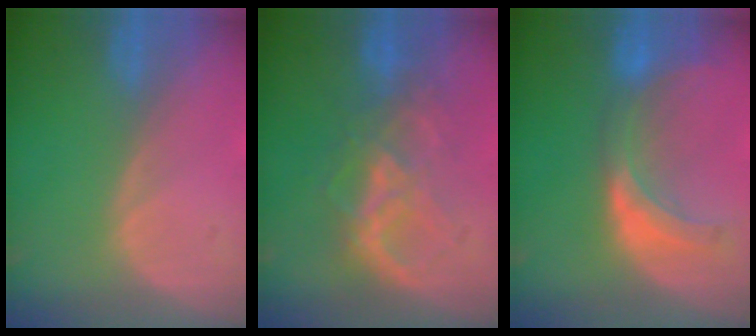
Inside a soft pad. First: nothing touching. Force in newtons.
{"total": 7.1, "press": 7.1, "slide": 1.0}
{"total": 7.4, "press": 6.7, "slide": 2.9}